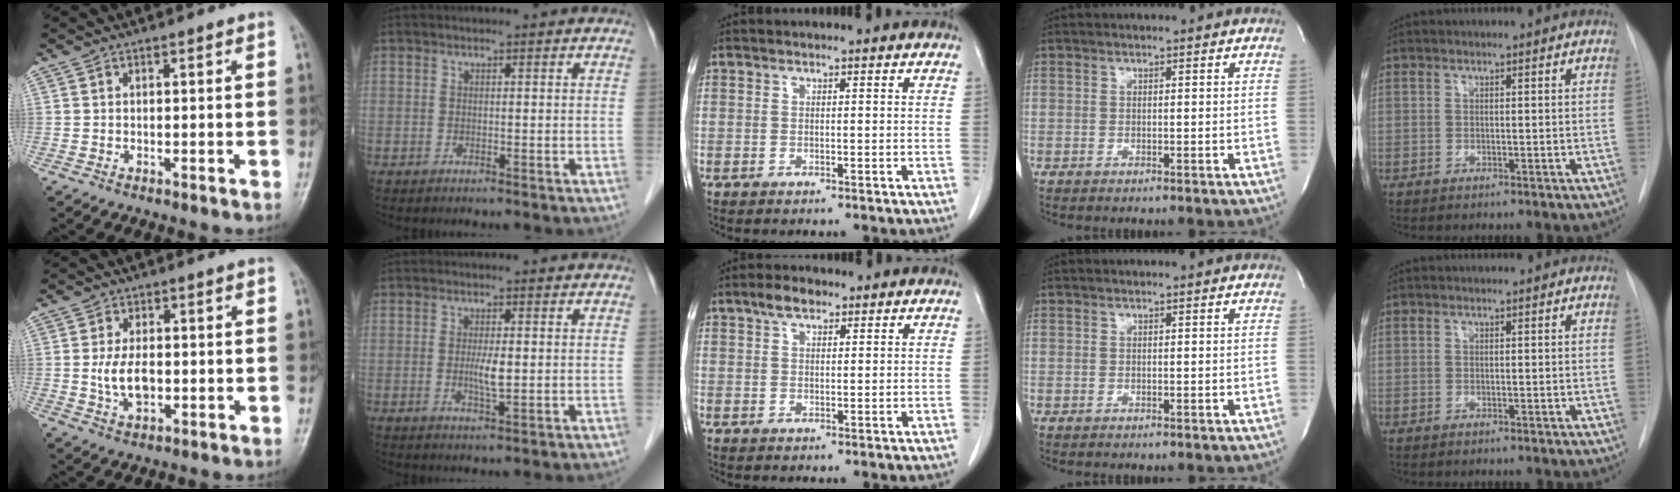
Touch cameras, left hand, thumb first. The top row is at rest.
{"thumb": {"total": 6.2, "force": [-0.5, 3.8, 4.8], "torque": [-0.083, 0.000, -0.007]}, "index": {"total": 3.0, "force": [0.0, 0.4, 3.0], "torque": [-0.059, -0.004, 0.002]}, "middle": {"total": 3.3, "force": [2.2, 1.6, 1.9], "torque": [-0.039, 0.009, 0.041]}}